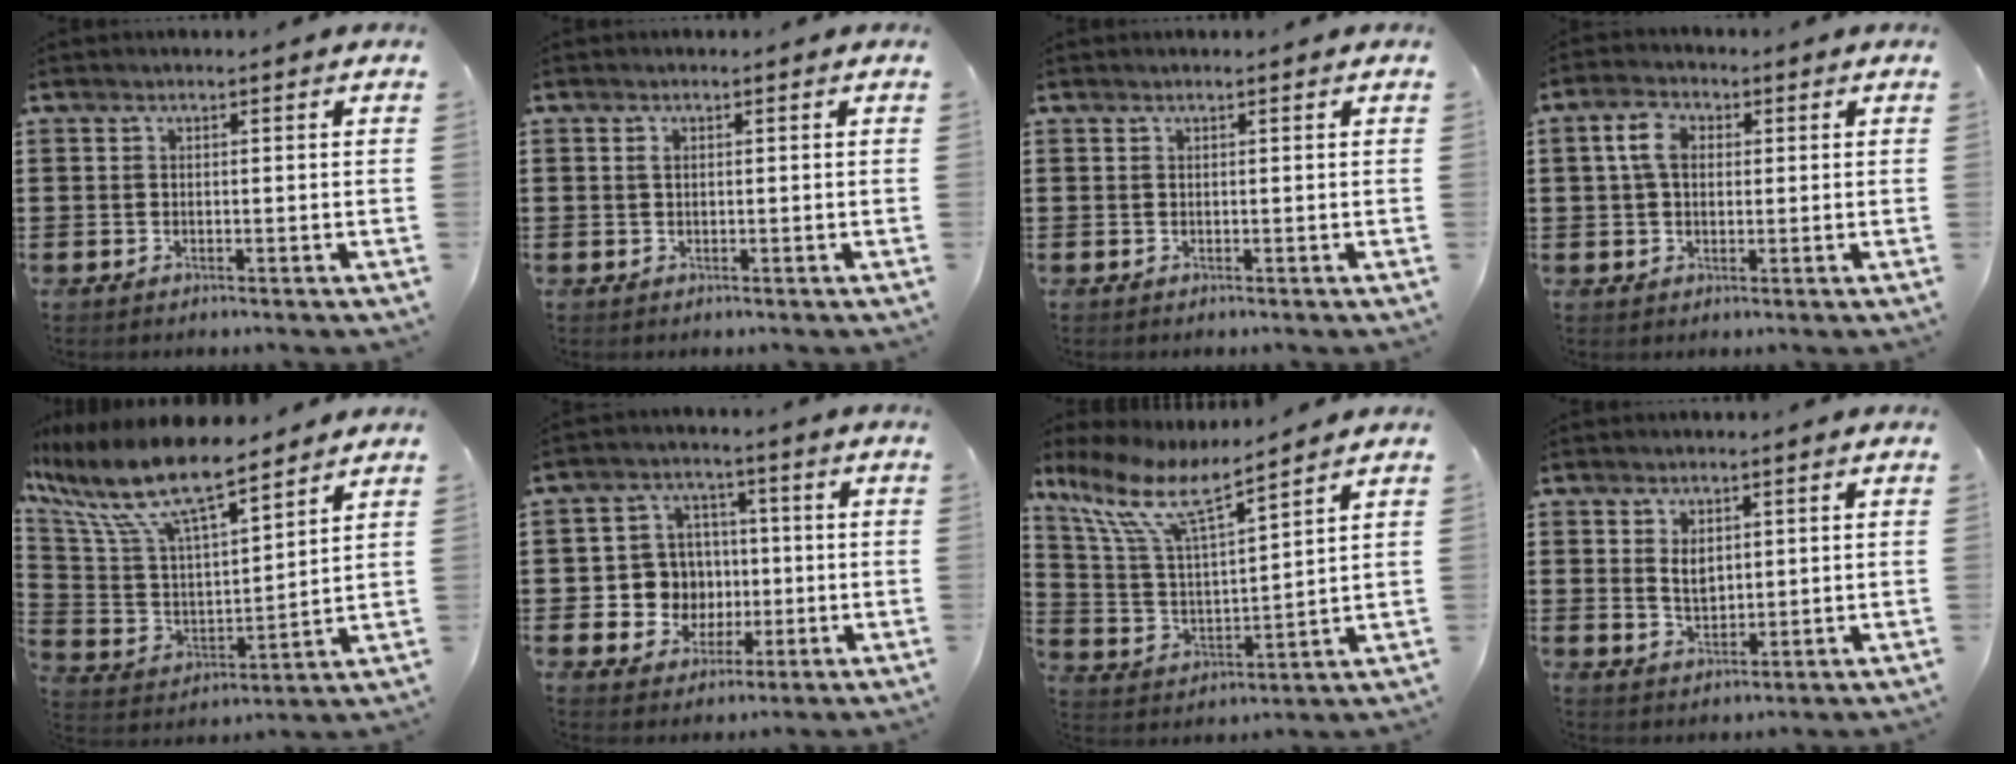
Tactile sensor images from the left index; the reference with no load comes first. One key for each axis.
{"total": 0.9, "fx": 0.3, "fy": 0.8, "fz": 0.5, "tx": -0.012, "ty": 0.004, "tz": 0.006}
{"total": 0.0}
{"total": 5.0, "fx": 1.2, "fy": 3.4, "fz": 3.5, "tx": -0.080, "ty": 0.015, "tz": 0.018}
{"total": 12.2, "fx": 9.3, "fy": 2.7, "fz": 7.3, "tx": -0.191, "ty": -0.057, "tz": 0.159}
{"total": 7.5, "fx": 0.0, "fy": 7.4, "fz": 1.6, "tx": -0.055, "ty": 0.014, "tz": 0.009}
{"total": 9.9, "fx": 7.5, "fy": 2.0, "fz": 6.2, "tx": -0.158, "ty": -0.041, "tz": 0.127}
{"total": 3.1, "fx": 1.2, "fy": 2.0, "fz": 2.1, "tx": -0.030, "ty": -0.001, "tz": 0.019}